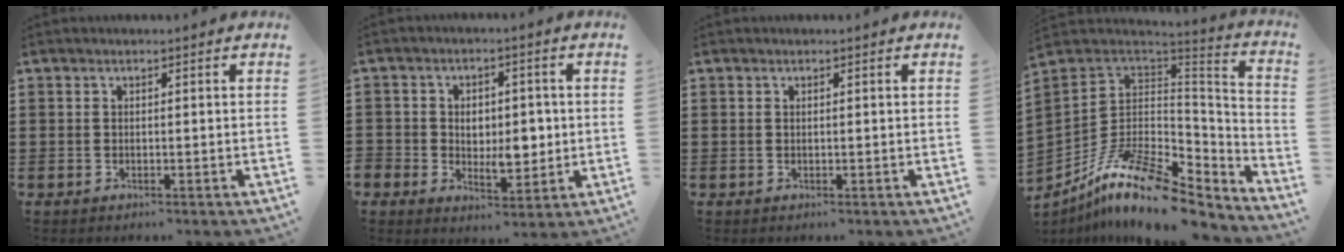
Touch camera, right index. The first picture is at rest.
{"total": 5.4, "force": [-0.3, 4.1, 3.5], "torque": [-0.053, 0.001, -0.013]}
{"total": 0.0}
{"total": 14.9, "force": [-9.0, 6.2, 10.1], "torque": [-0.208, 0.027, -0.161]}